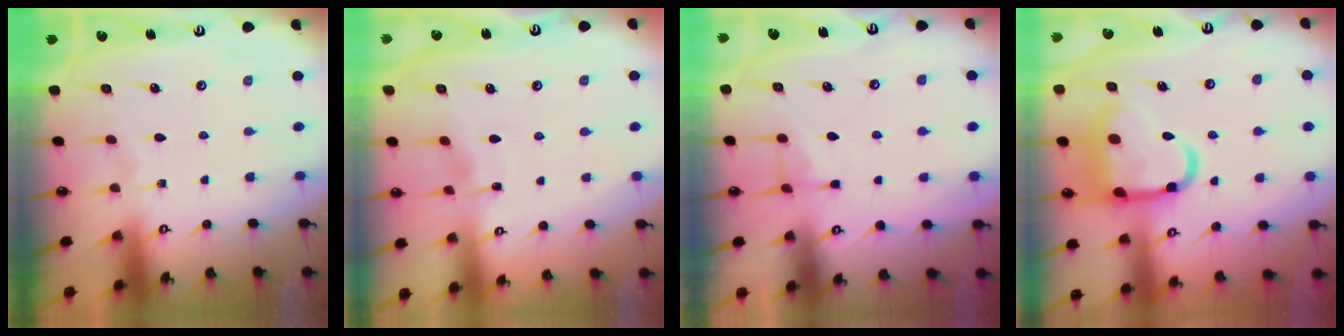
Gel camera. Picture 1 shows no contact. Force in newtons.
{"total": 3.9, "press": 3.9, "slide": 0.5}
{"total": 3.4, "press": 3.4, "slide": 0.7}
{"total": 16.5, "press": 16.4, "slide": 1.7}